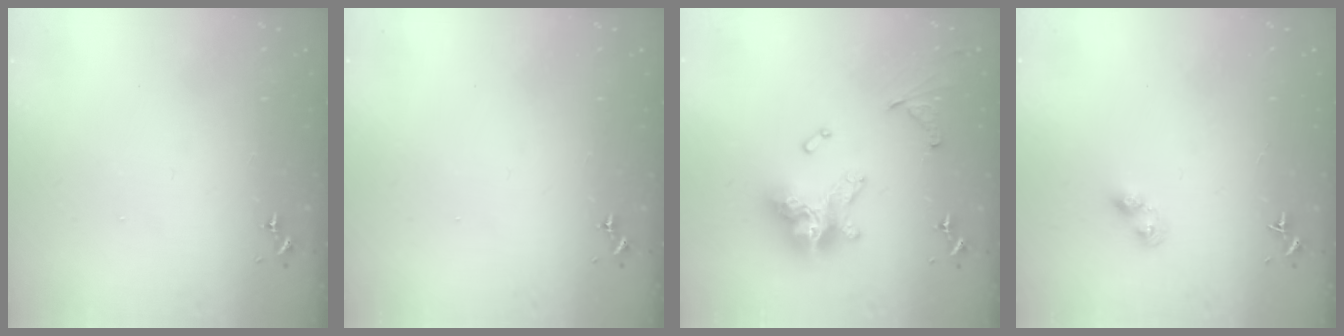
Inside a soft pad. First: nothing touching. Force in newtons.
{"total": 0.0}
{"total": 17.5, "press": 17.5, "slide": 1.7}
{"total": 4.2, "press": 4.2, "slide": 0.4}